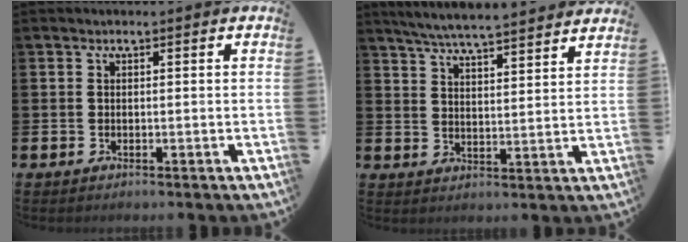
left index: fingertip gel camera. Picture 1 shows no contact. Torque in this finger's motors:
{"motor_torque": [1.07, -1.07, 0.58, 0.21]}